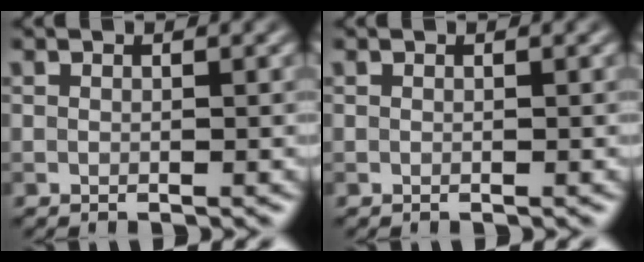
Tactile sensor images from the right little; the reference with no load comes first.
{"total": 0.0}